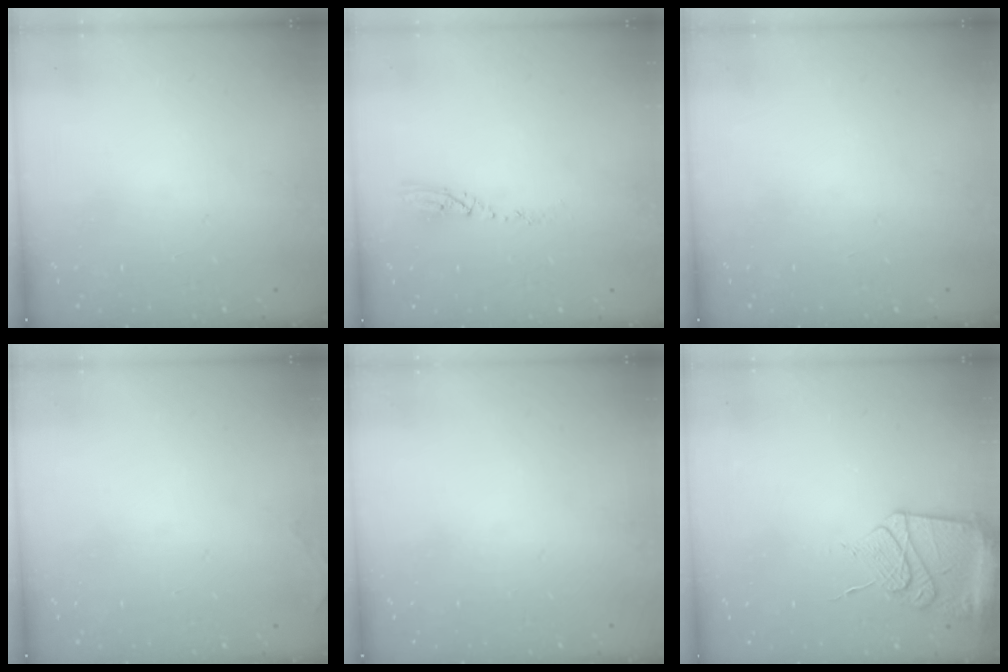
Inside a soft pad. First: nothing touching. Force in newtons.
{"total": 4.3, "press": 4.2, "slide": 0.5}
{"total": 0.0}
{"total": 3.6, "press": 3.3, "slide": 1.6}
{"total": 0.0}
{"total": 13.0, "press": 13.0, "slide": 1.5}